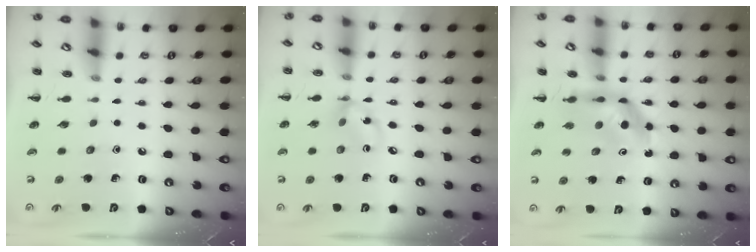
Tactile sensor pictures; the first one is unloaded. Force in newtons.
{"total": 5.5, "press": 5.5, "slide": 0.6}
{"total": 5.3, "press": 5.2, "slide": 1.0}